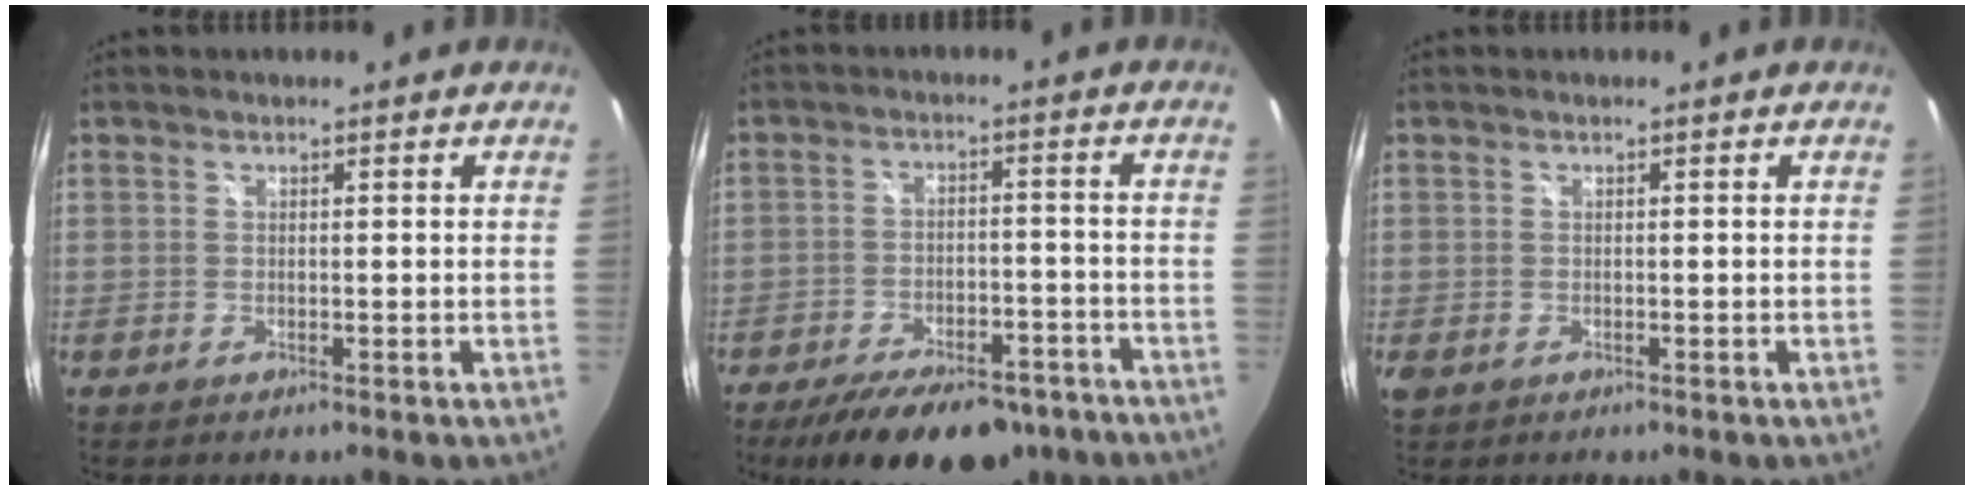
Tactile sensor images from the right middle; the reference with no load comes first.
{"total": 17.7, "force": [-13.4, 7.1, 9.2], "torque": [-0.177, -0.020, -0.183]}
{"total": 2.0, "force": [-0.7, 1.4, 1.2], "torque": [-0.026, -0.006, -0.010]}